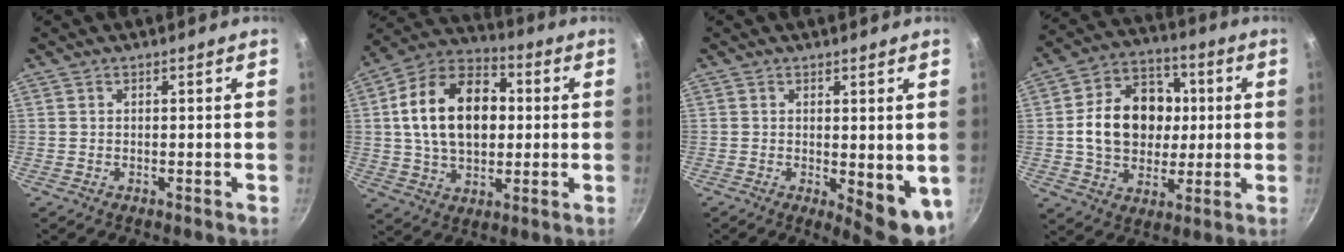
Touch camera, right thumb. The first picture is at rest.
{"total": 19.5, "force": [2.1, 13.0, 14.3], "torque": [-0.213, 0.023, 0.026]}
{"total": 7.7, "force": [-0.2, 3.0, 7.1], "torque": [-0.074, -0.010, 0.005]}
{"total": 17.1, "force": [1.1, 13.5, 10.6], "torque": [-0.133, 0.023, 0.014]}